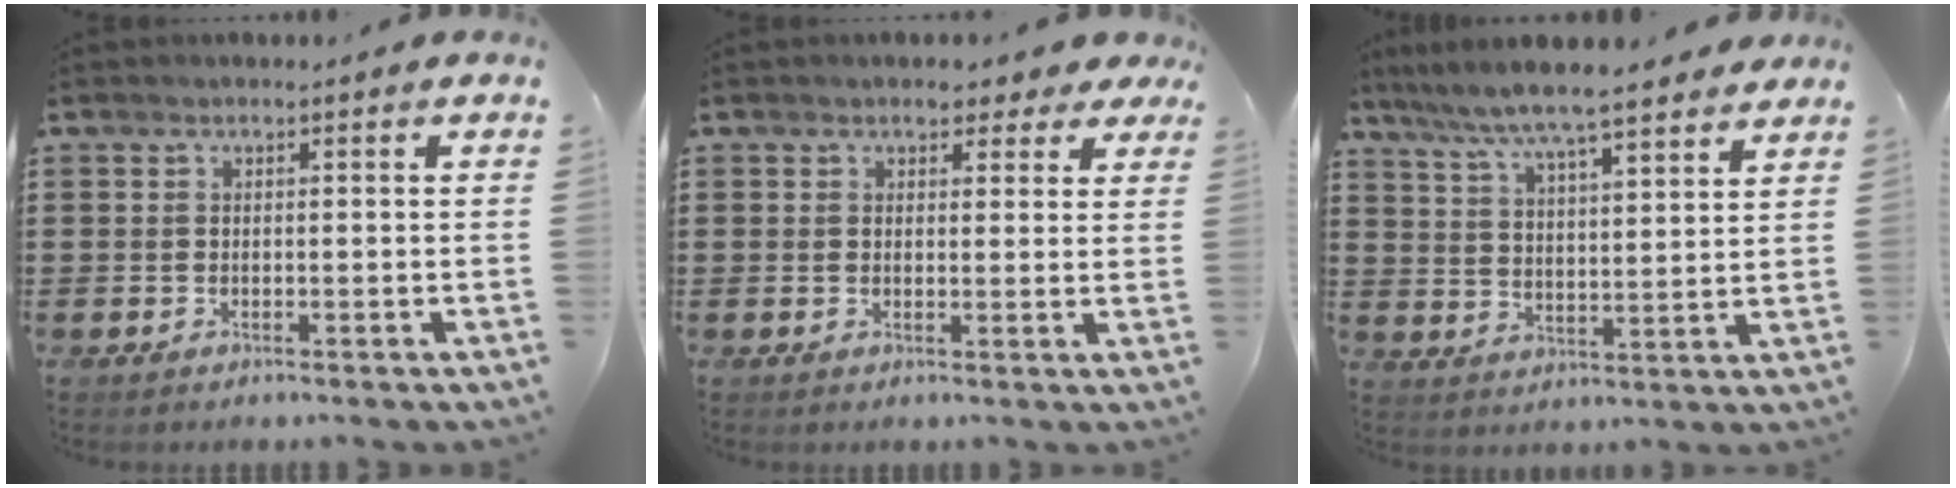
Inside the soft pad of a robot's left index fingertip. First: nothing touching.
{"total": 3.0, "force": [2.5, 1.1, 1.2], "torque": [-0.014, -0.001, 0.041]}
{"total": 6.6, "force": [6.1, 0.2, 2.6], "torque": [-0.077, -0.032, 0.104]}